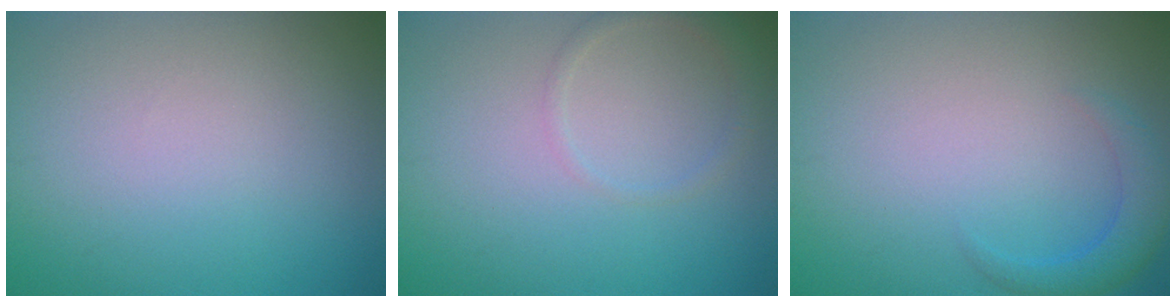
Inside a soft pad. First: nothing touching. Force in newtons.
{"total": 1.4, "press": 1.4, "slide": 0.1}
{"total": 2.4, "press": 2.4, "slide": 0.2}